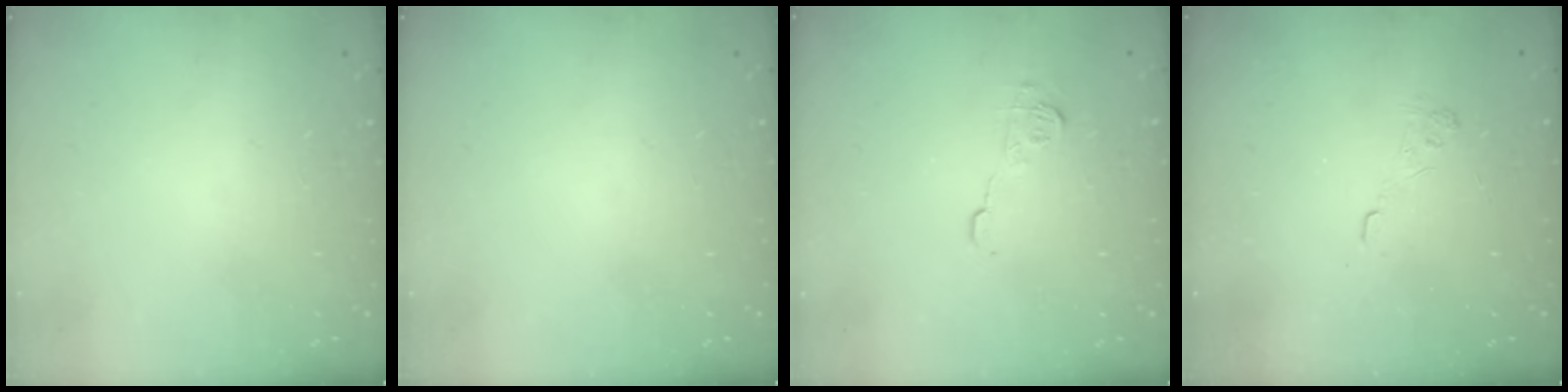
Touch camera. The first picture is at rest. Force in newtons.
{"total": 0.0}
{"total": 7.4, "press": 7.3, "slide": 0.6}
{"total": 2.9, "press": 2.4, "slide": 1.5}